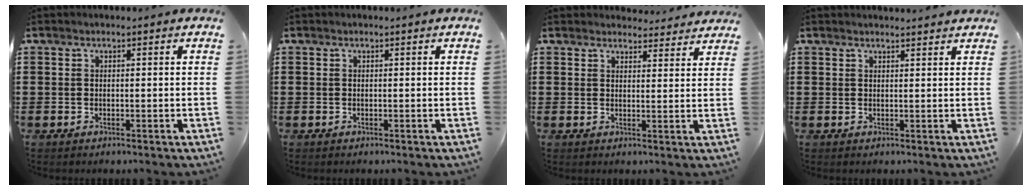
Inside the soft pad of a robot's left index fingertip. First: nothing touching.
{"total": 0.0}
{"total": 3.4, "force": [3.3, 0.8, 0.2], "torque": [-0.007, -0.015, 0.061]}
{"total": 1.5, "force": [1.4, 0.0, 0.2], "torque": [-0.006, 0.001, 0.028]}